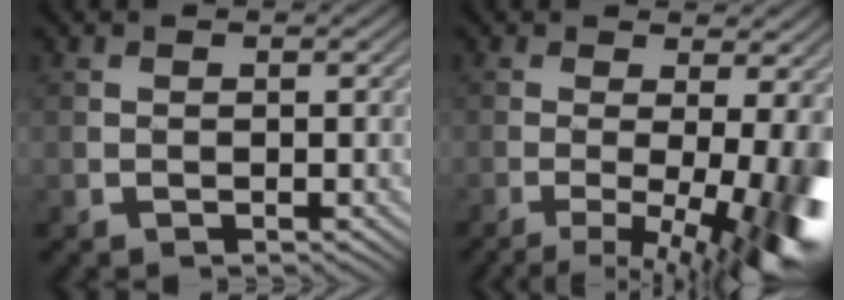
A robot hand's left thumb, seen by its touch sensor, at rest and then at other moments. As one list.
[{"total": 10.8, "force": [-3.0, 2.6, 10.1], "torque": [-0.125, -0.017, -0.038]}]